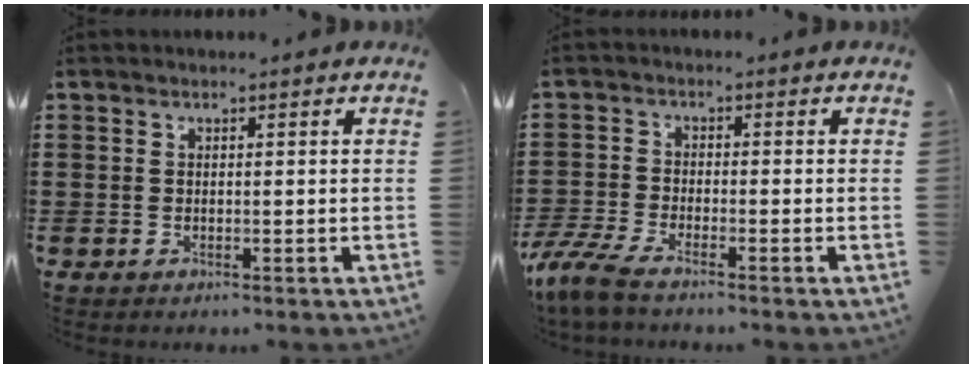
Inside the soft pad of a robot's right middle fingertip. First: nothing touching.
{"total": 4.6, "force": [-3.9, 0.4, 2.4], "torque": [-0.081, -0.020, -0.087]}